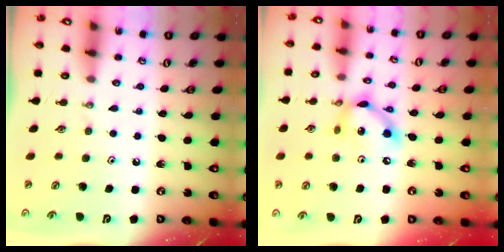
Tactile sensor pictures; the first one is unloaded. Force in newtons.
{"total": 10.6, "press": 10.6, "slide": 0.6}